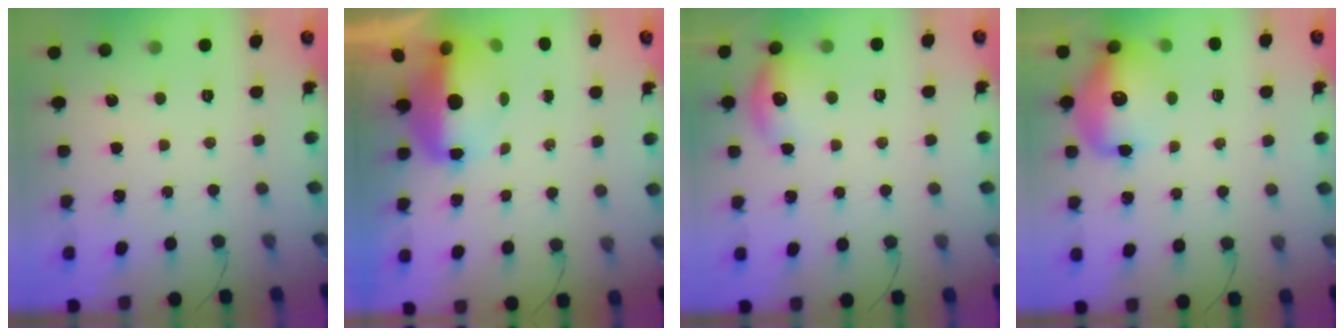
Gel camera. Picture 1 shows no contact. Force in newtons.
{"total": 6.8, "press": 6.7, "slide": 1.1}
{"total": 9.2, "press": 9.2, "slide": 1.3}
{"total": 14.2, "press": 13.7, "slide": 3.7}